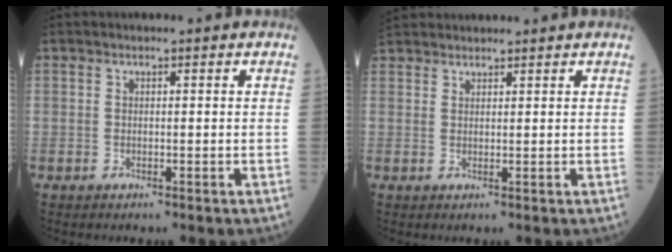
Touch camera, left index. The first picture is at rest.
{"total": 4.5, "force": [4.2, 1.2, 0.8], "torque": [-0.016, 0.036, 0.076]}